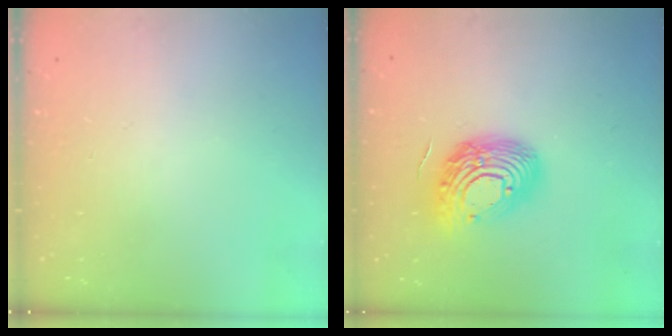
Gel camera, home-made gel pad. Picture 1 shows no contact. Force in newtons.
{"total": 15.8, "press": 15.8, "slide": 1.1}